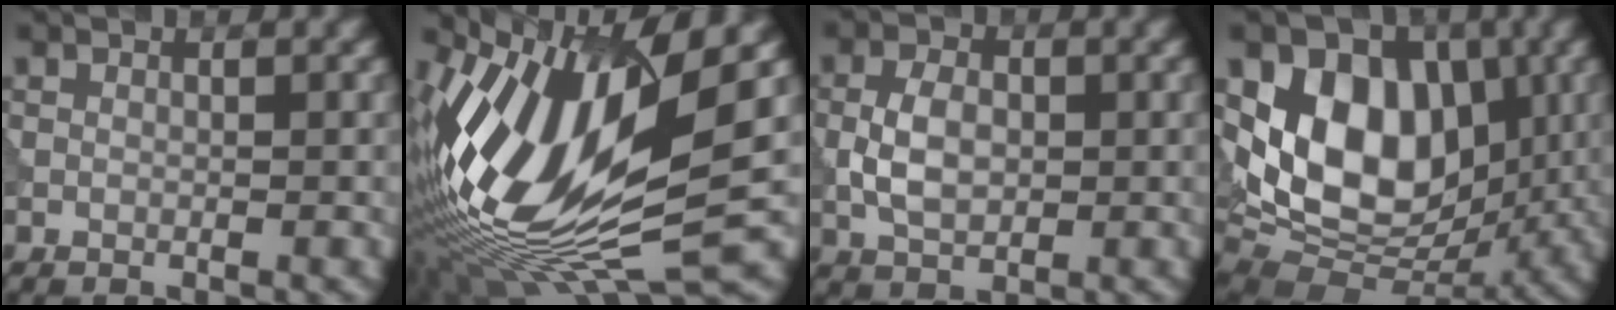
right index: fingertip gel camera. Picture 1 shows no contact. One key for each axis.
{"total": 14.5, "fx": 1.2, "fy": 5.0, "fz": 13.5, "tx": -0.277, "ty": 0.004, "tz": 0.034}
{"total": 3.4, "fx": -0.3, "fy": 2.1, "fz": 2.7, "tx": -0.054, "ty": 0.005, "tz": -0.007}
{"total": 11.8, "fx": 2.0, "fy": 7.9, "fz": 8.5, "tx": -0.134, "ty": 0.000, "tz": 0.025}